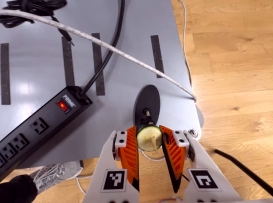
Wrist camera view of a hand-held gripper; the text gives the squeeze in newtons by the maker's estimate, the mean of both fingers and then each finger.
{"total": 9.5, "left": 9.8, "right": 9.2}